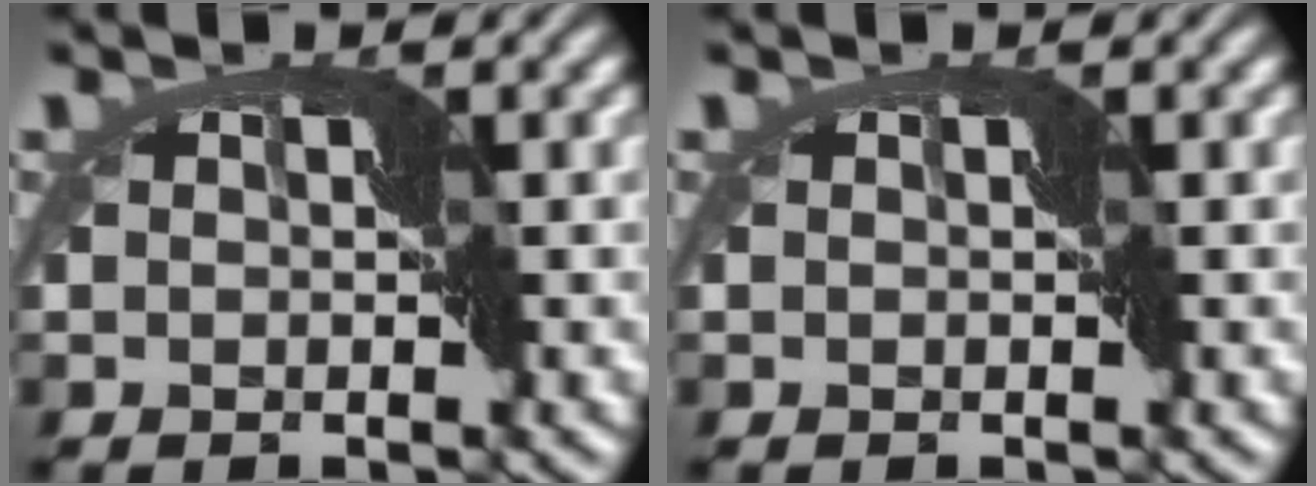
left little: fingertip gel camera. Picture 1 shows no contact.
{"total": 0.0}